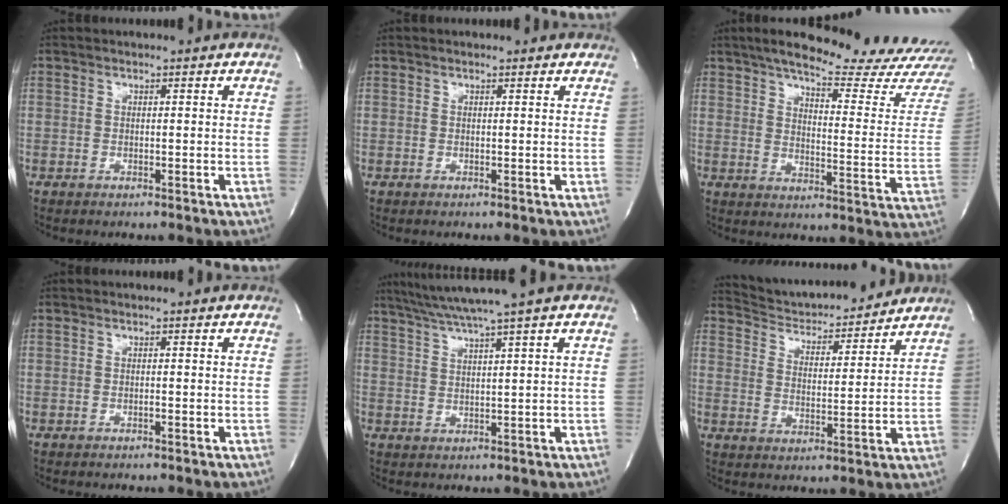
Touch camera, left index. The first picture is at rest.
{"total": 1.6, "force": [1.4, 0.5, 0.5], "torque": [-0.016, 0.009, 0.010]}
{"total": 22.9, "force": [20.5, 0.0, 10.1], "torque": [-0.151, -0.091, 0.254]}
{"total": 0.0}
{"total": 7.5, "force": [5.8, -2.1, 4.2], "torque": [-0.072, 0.012, 0.098]}
{"total": 13.9, "force": [13.3, 1.7, 3.3], "torque": [-0.055, -0.002, 0.204]}